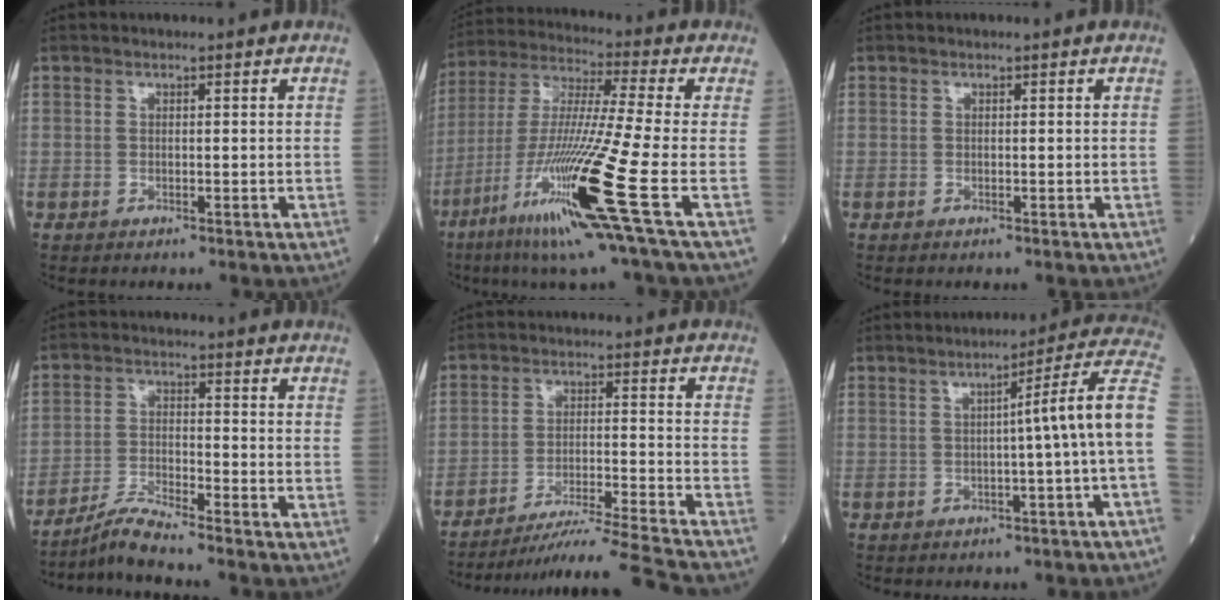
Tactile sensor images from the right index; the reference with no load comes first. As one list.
[{"total": 19.9, "force": [-8.0, -1.2, 18.2], "torque": [-0.366, -0.043, -0.156]}, {"total": 0.0}, {"total": 5.0, "force": [-4.7, -1.1, 1.4], "torque": [-0.031, -0.021, -0.092]}, {"total": 17.0, "force": [-15.7, -2.7, 6.0], "torque": [-0.086, -0.037, -0.240]}, {"total": 9.1, "force": [-0.6, -1.9, 8.9], "torque": [-0.109, 0.018, -0.013]}]